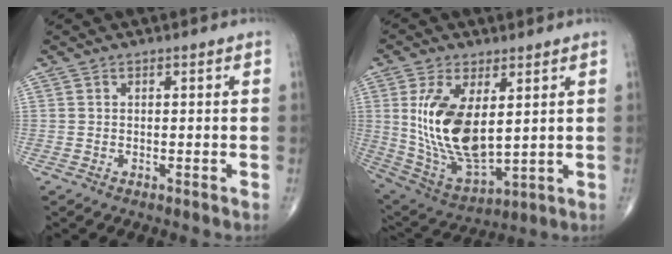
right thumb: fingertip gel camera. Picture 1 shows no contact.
{"total": 16.6, "force": [3.1, 8.2, 14.1], "torque": [-0.264, -0.022, 0.078]}